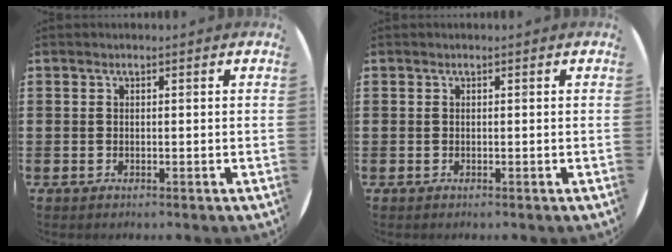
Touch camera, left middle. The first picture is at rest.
{"total": 0.0}